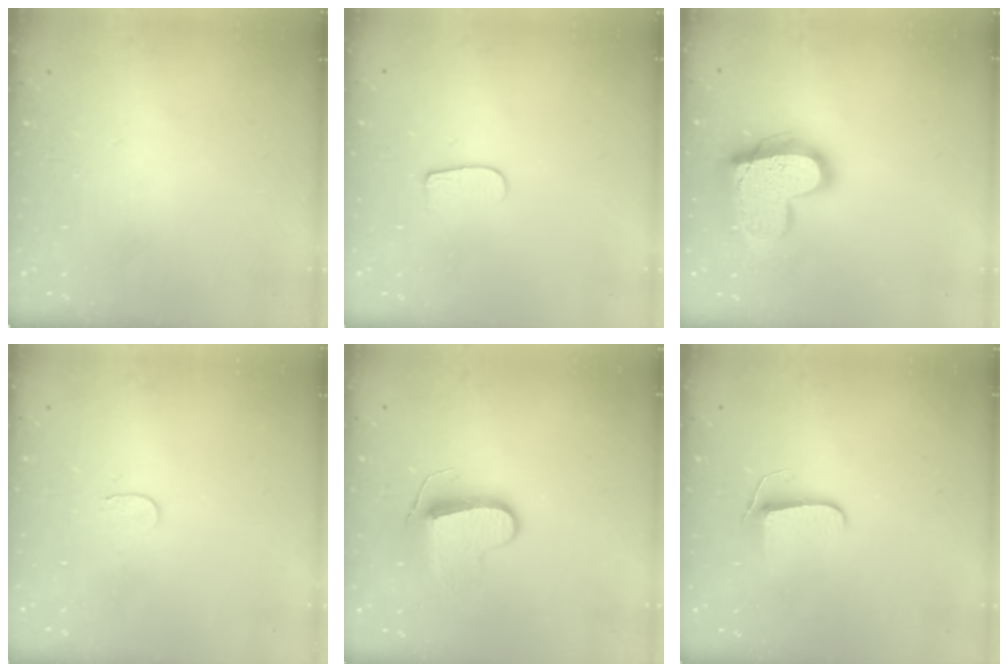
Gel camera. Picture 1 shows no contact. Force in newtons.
{"total": 5.9, "press": 5.9, "slide": 0.6}
{"total": 18.2, "press": 18.2, "slide": 1.6}
{"total": 3.7, "press": 3.7, "slide": 0.4}
{"total": 9.1, "press": 9.1, "slide": 0.2}
{"total": 6.3, "press": 6.2, "slide": 0.5}